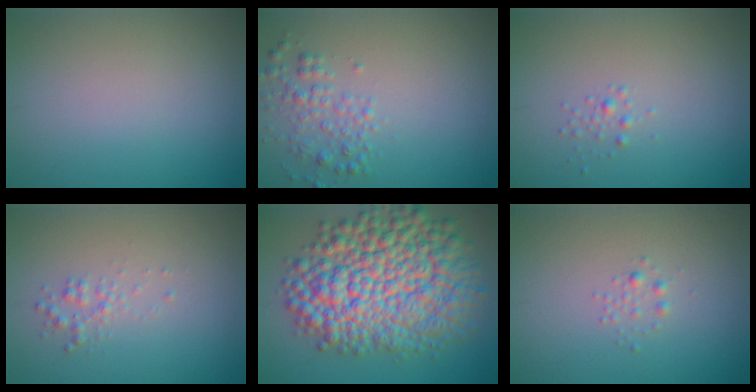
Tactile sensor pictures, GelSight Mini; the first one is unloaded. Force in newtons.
{"total": 2.2, "press": 2.2, "slide": 0.1}
{"total": 0.7, "press": 0.7, "slide": 0.0}
{"total": 1.2, "press": 1.2, "slide": 0.0}
{"total": 12.8, "press": 12.8, "slide": 0.4}
{"total": 0.8, "press": 0.8, "slide": 0.0}